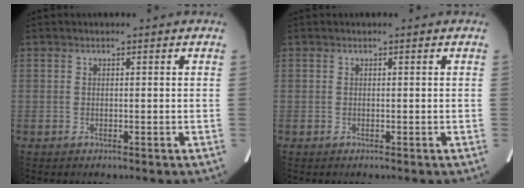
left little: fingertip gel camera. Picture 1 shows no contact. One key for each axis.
{"total": 0.0}